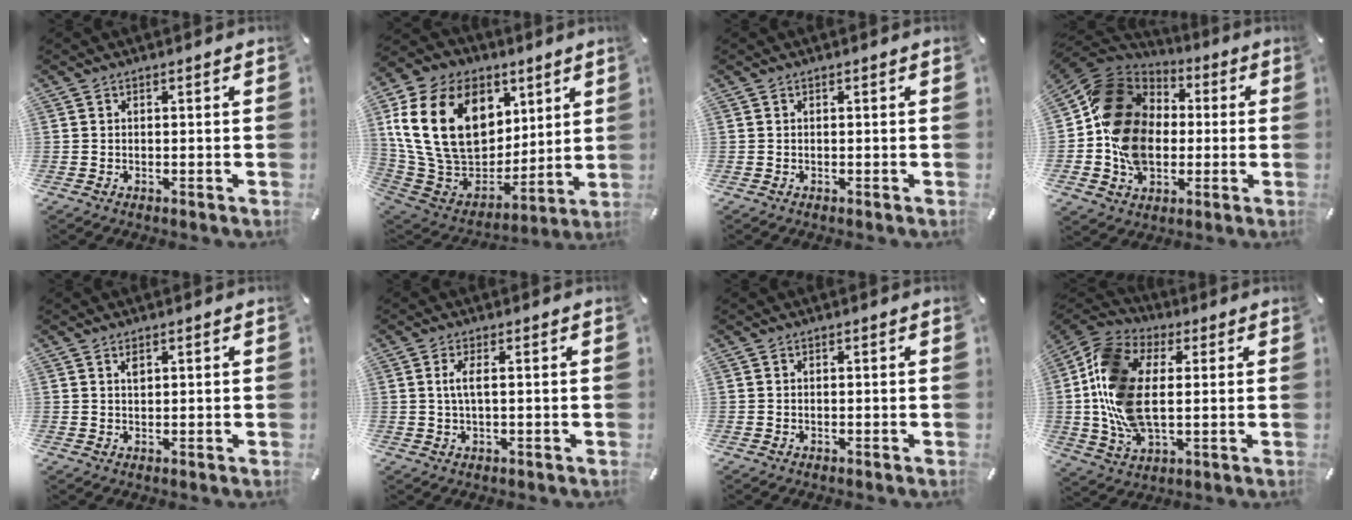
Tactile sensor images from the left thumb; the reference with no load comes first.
{"total": 24.4, "force": [7.6, 17.8, 14.9], "torque": [-0.299, -0.030, 0.147]}
{"total": 0.0}
{"total": 18.1, "force": [-1.7, 15.3, 9.6], "torque": [-0.206, 0.015, -0.033]}
{"total": 1.4, "force": [0.8, 0.8, 0.8], "torque": [-0.010, -0.002, 0.012]}
{"total": 3.6, "force": [0.7, 1.0, 3.4], "torque": [-0.069, 0.003, 0.009]}
{"total": 0.0}
{"total": 16.2, "force": [0.7, 10.4, 12.4], "torque": [-0.293, -0.003, 0.011]}